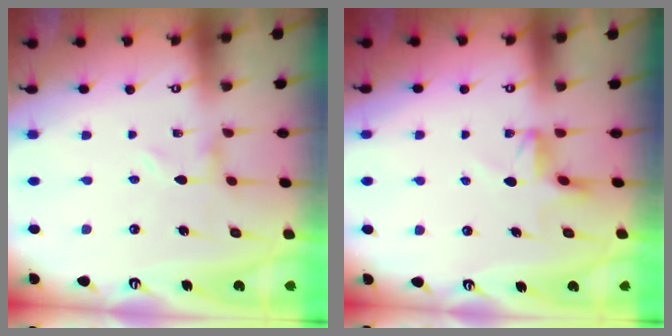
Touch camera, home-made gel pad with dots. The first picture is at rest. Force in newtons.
{"total": 4.8, "press": 4.4, "slide": 1.8}